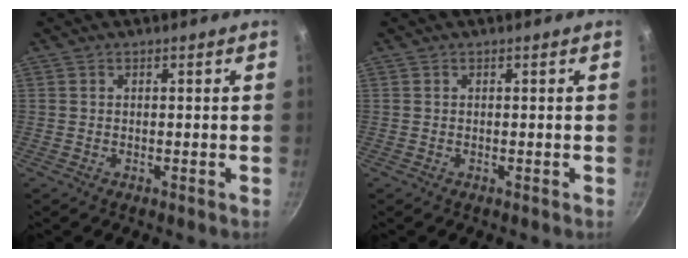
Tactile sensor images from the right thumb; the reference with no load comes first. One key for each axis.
{"total": 0.0}